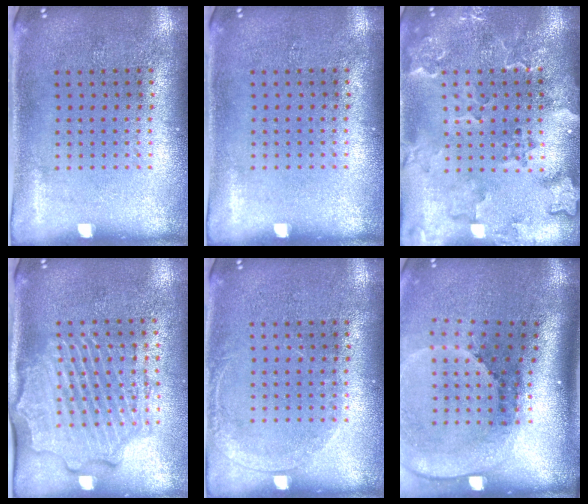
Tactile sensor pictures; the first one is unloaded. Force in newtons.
{"total": 0.0}
{"total": 2.6, "press": 2.3, "slide": 1.1}
{"total": 2.4, "press": 2.2, "slide": 0.9}
{"total": 1.0, "press": 1.0, "slide": 0.2}
{"total": 2.5, "press": 1.7, "slide": 1.8}